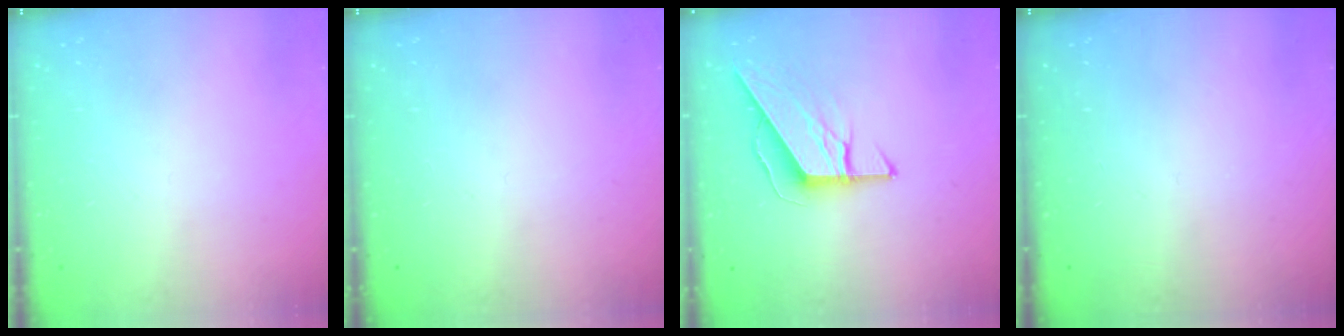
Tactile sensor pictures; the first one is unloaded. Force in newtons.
{"total": 0.0}
{"total": 8.3, "press": 8.3, "slide": 0.7}
{"total": 0.0}